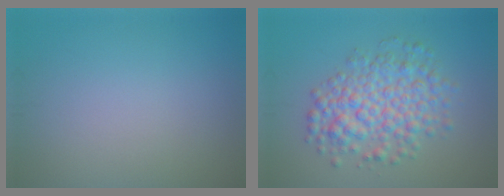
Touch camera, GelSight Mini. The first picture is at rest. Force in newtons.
{"total": 5.8, "press": 5.8, "slide": 0.1}